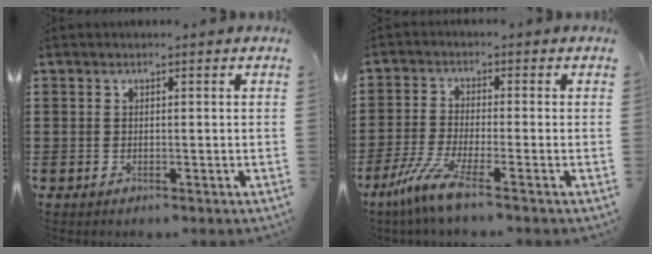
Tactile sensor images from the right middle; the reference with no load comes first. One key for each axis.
{"total": 6.2, "fx": -3.9, "fy": 0.3, "fz": 4.8, "tx": -0.121, "ty": -0.022, "tz": -0.080}